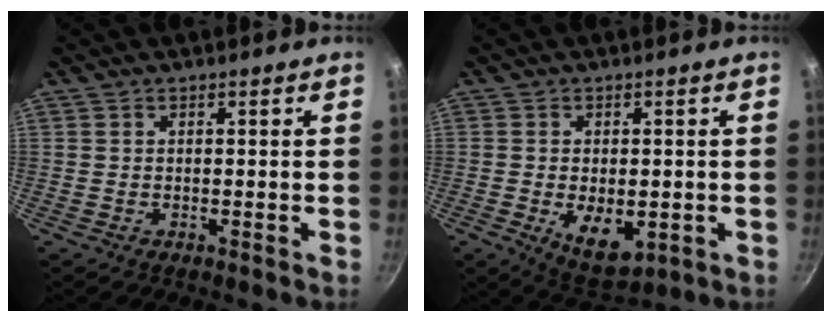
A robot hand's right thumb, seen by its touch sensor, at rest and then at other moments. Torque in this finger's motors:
{"motor_torque": [-0.22, 0.53, -0.03, 0.02, 0.05]}